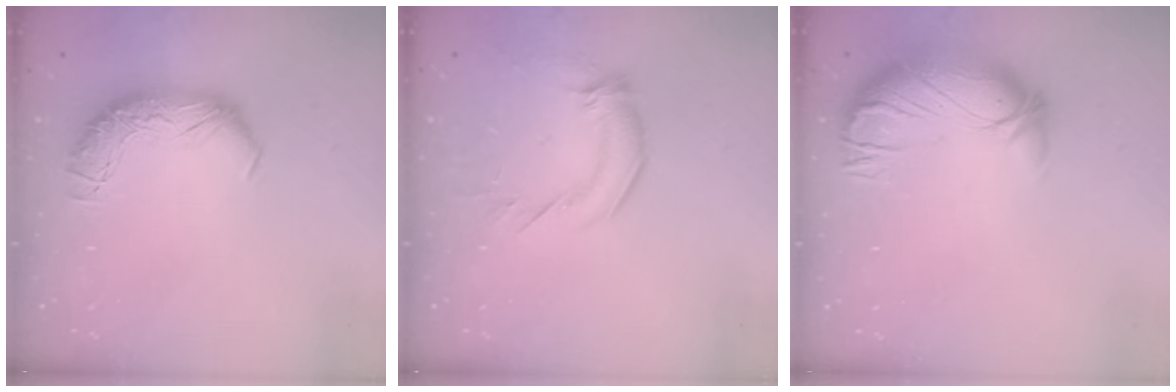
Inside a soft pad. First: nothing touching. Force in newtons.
{"total": 2.3, "press": 0.8, "slide": 2.1}
{"total": 2.9, "press": 0.4, "slide": 2.9}